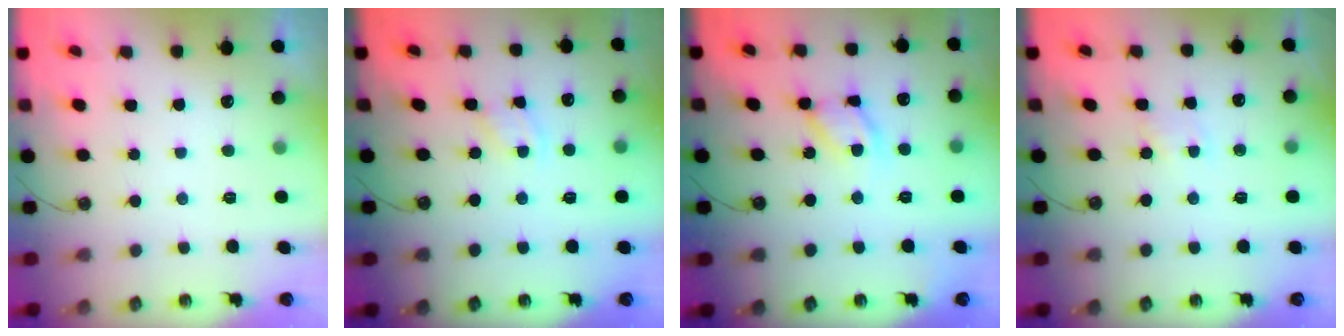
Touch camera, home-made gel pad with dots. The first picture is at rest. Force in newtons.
{"total": 1.9, "press": 1.8, "slide": 0.3}
{"total": 10.9, "press": 10.9, "slide": 0.5}
{"total": 1.7, "press": 1.7, "slide": 0.2}